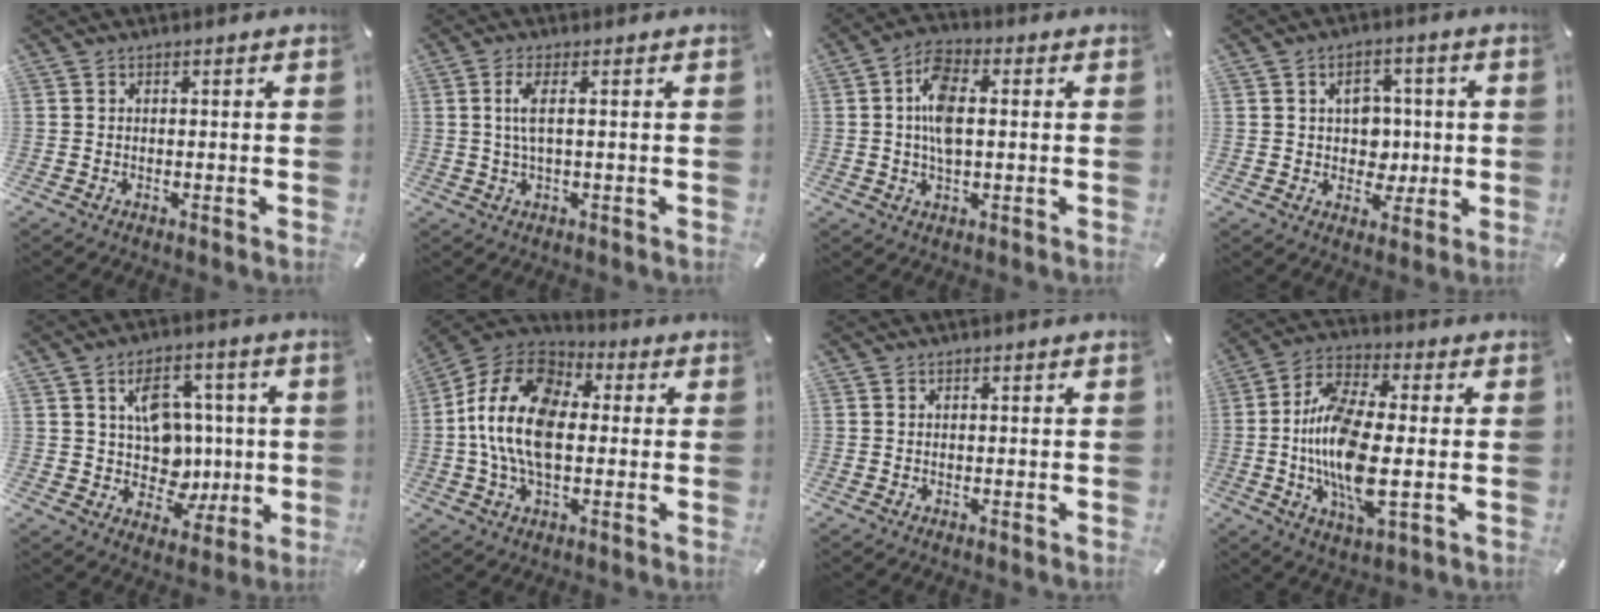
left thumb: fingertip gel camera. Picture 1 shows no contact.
{"total": 4.5, "force": [0.7, 0.9, 4.3], "torque": [-0.092, -0.004, 0.008]}
{"total": 8.6, "force": [0.7, 4.7, 7.2], "torque": [-0.140, 0.004, 0.006]}
{"total": 7.5, "force": [0.5, 6.6, 3.5], "torque": [-0.040, 0.005, 0.007]}
{"total": 12.0, "force": [2.5, 10.4, 5.6], "torque": [-0.079, -0.010, 0.059]}
{"total": 16.5, "force": [-0.3, 10.7, 12.6], "torque": [-0.282, 0.012, -0.008]}
{"total": 0.0}
{"total": 16.3, "force": [-1.3, 6.8, 14.7], "torque": [-0.310, -0.010, -0.024]}